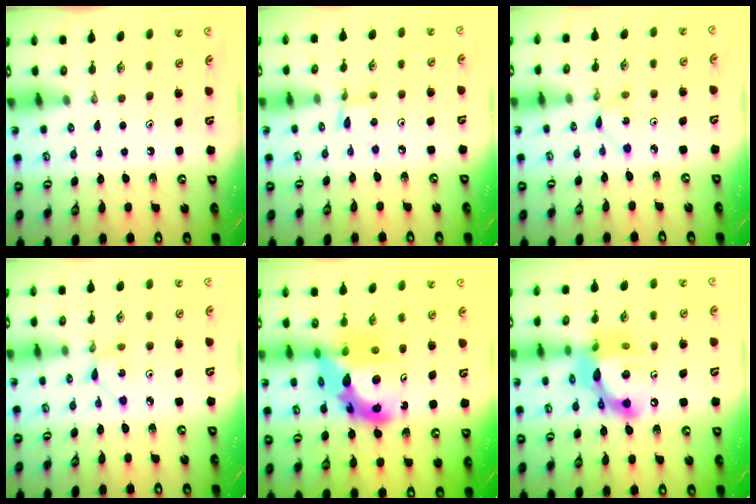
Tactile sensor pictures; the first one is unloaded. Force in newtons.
{"total": 2.9, "press": 2.9, "slide": 0.4}
{"total": 2.3, "press": 2.3, "slide": 0.3}
{"total": 1.5, "press": 1.5, "slide": 0.1}
{"total": 13.7, "press": 13.7, "slide": 1.0}
{"total": 15.4, "press": 15.3, "slide": 1.5}